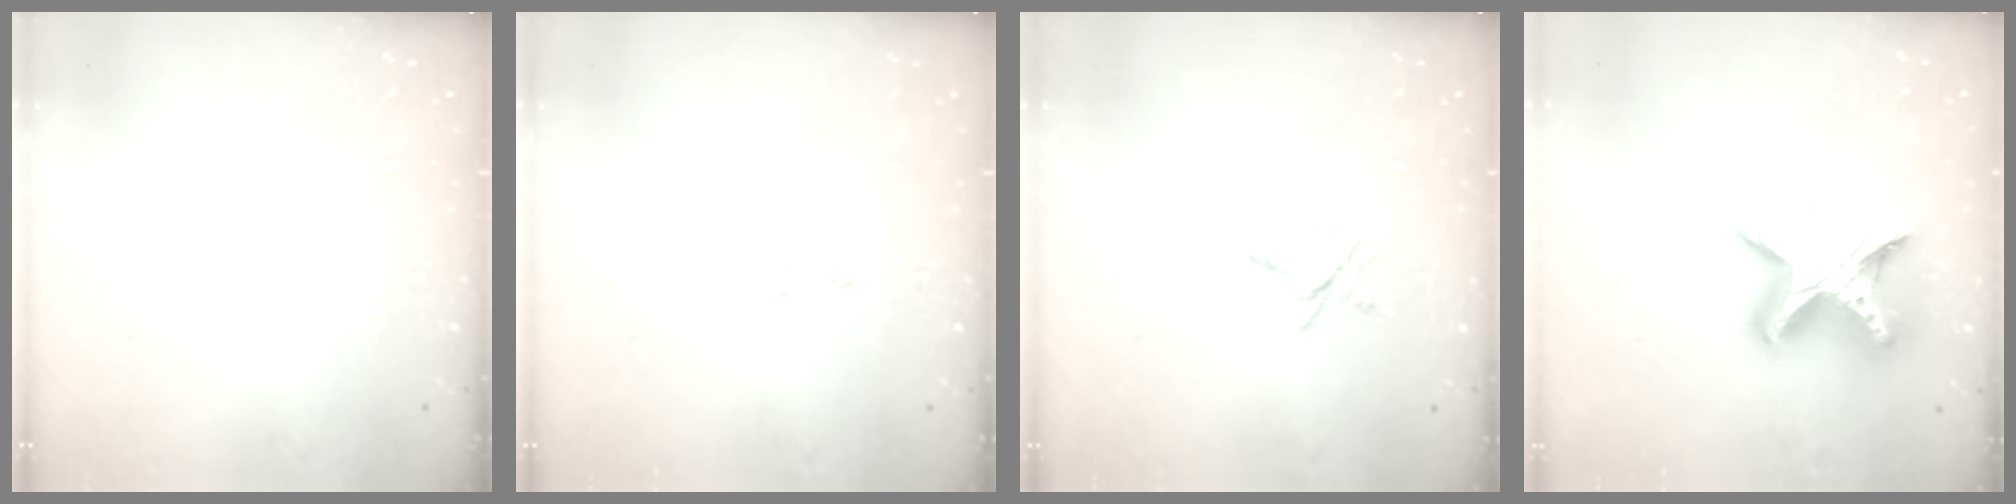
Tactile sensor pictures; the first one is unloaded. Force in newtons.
{"total": 2.4, "press": 2.3, "slide": 0.3}
{"total": 5.9, "press": 5.9, "slide": 0.4}
{"total": 14.6, "press": 14.6, "slide": 1.0}